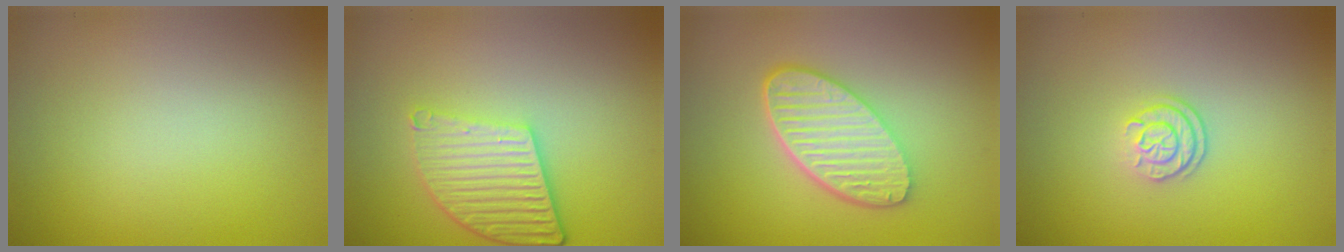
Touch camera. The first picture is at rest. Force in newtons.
{"total": 5.1, "press": 3.8, "slide": 3.4}
{"total": 6.1, "press": 4.5, "slide": 4.1}
{"total": 2.1, "press": 1.7, "slide": 1.3}